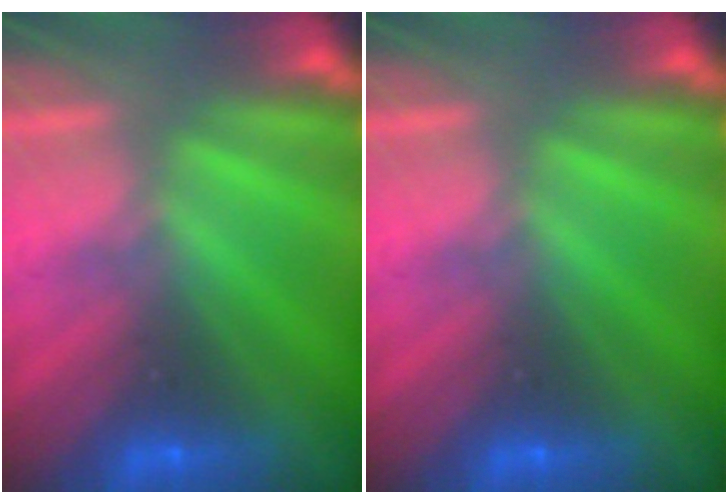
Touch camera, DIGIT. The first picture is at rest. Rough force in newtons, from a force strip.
{"total": 0.0}